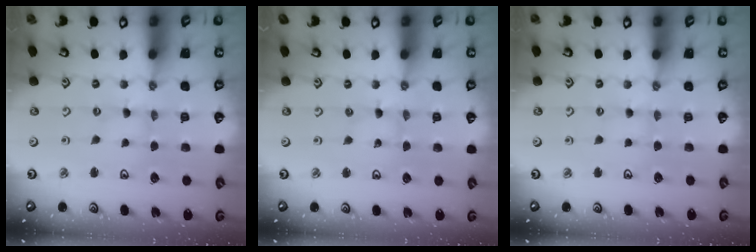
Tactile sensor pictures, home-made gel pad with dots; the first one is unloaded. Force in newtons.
{"total": 0.0}
{"total": 2.8, "press": 2.8, "slide": 0.3}